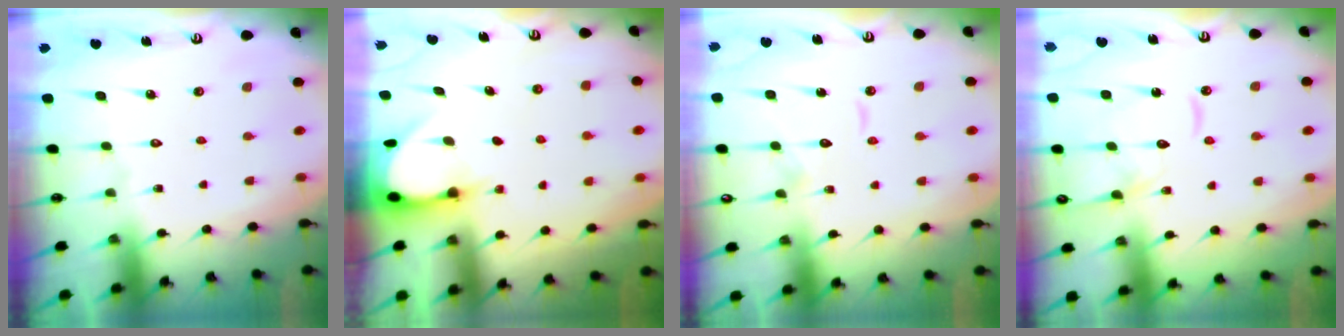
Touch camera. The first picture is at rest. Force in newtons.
{"total": 3.1, "press": 3.1, "slide": 0.3}
{"total": 7.4, "press": 7.4, "slide": 0.7}
{"total": 12.8, "press": 12.8, "slide": 1.2}